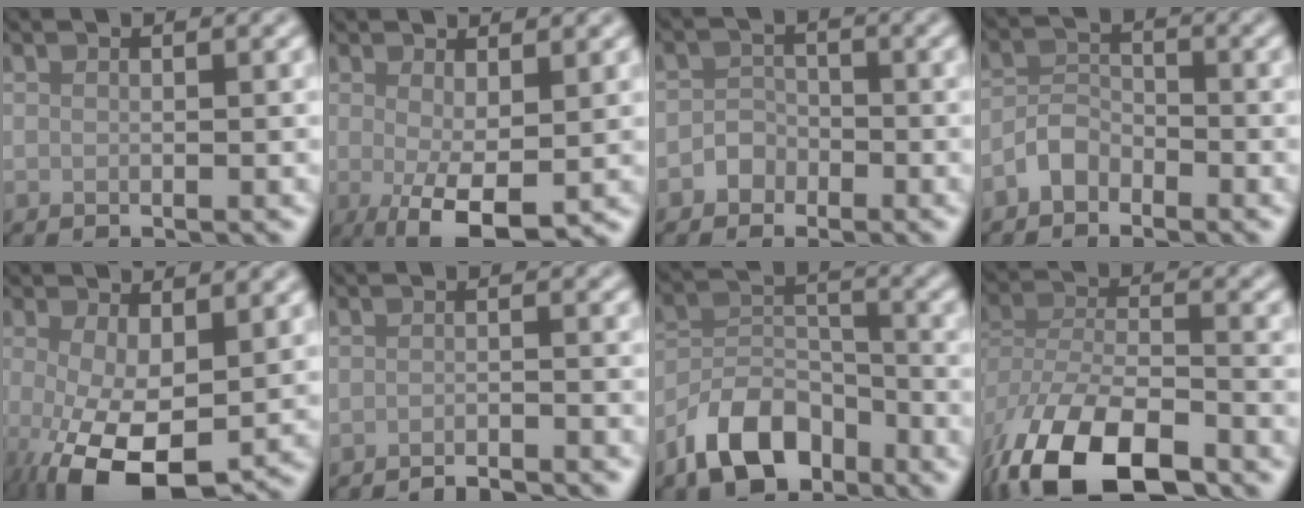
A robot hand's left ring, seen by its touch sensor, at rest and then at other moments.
{"total": 5.1, "force": [-0.7, 1.7, 4.7], "torque": [-0.087, -0.013, -0.010]}
{"total": 1.8, "force": [-1.0, 1.5, 0.2], "torque": [0.004, 0.009, -0.020]}
{"total": 2.2, "force": [-1.6, 1.3, 0.7], "torque": [-0.010, 0.011, -0.037]}
{"total": 8.8, "force": [-2.4, 3.9, 7.6], "torque": [-0.157, -0.023, -0.034]}
{"total": 2.6, "force": [-2.4, 0.3, 0.9], "torque": [-0.001, 0.002, -0.036]}
{"total": 7.2, "force": [-4.7, 4.1, 3.7], "torque": [-0.061, 0.000, -0.095]}
{"total": 12.9, "force": [-8.1, 6.0, 8.1], "torque": [-0.177, -0.022, -0.147]}